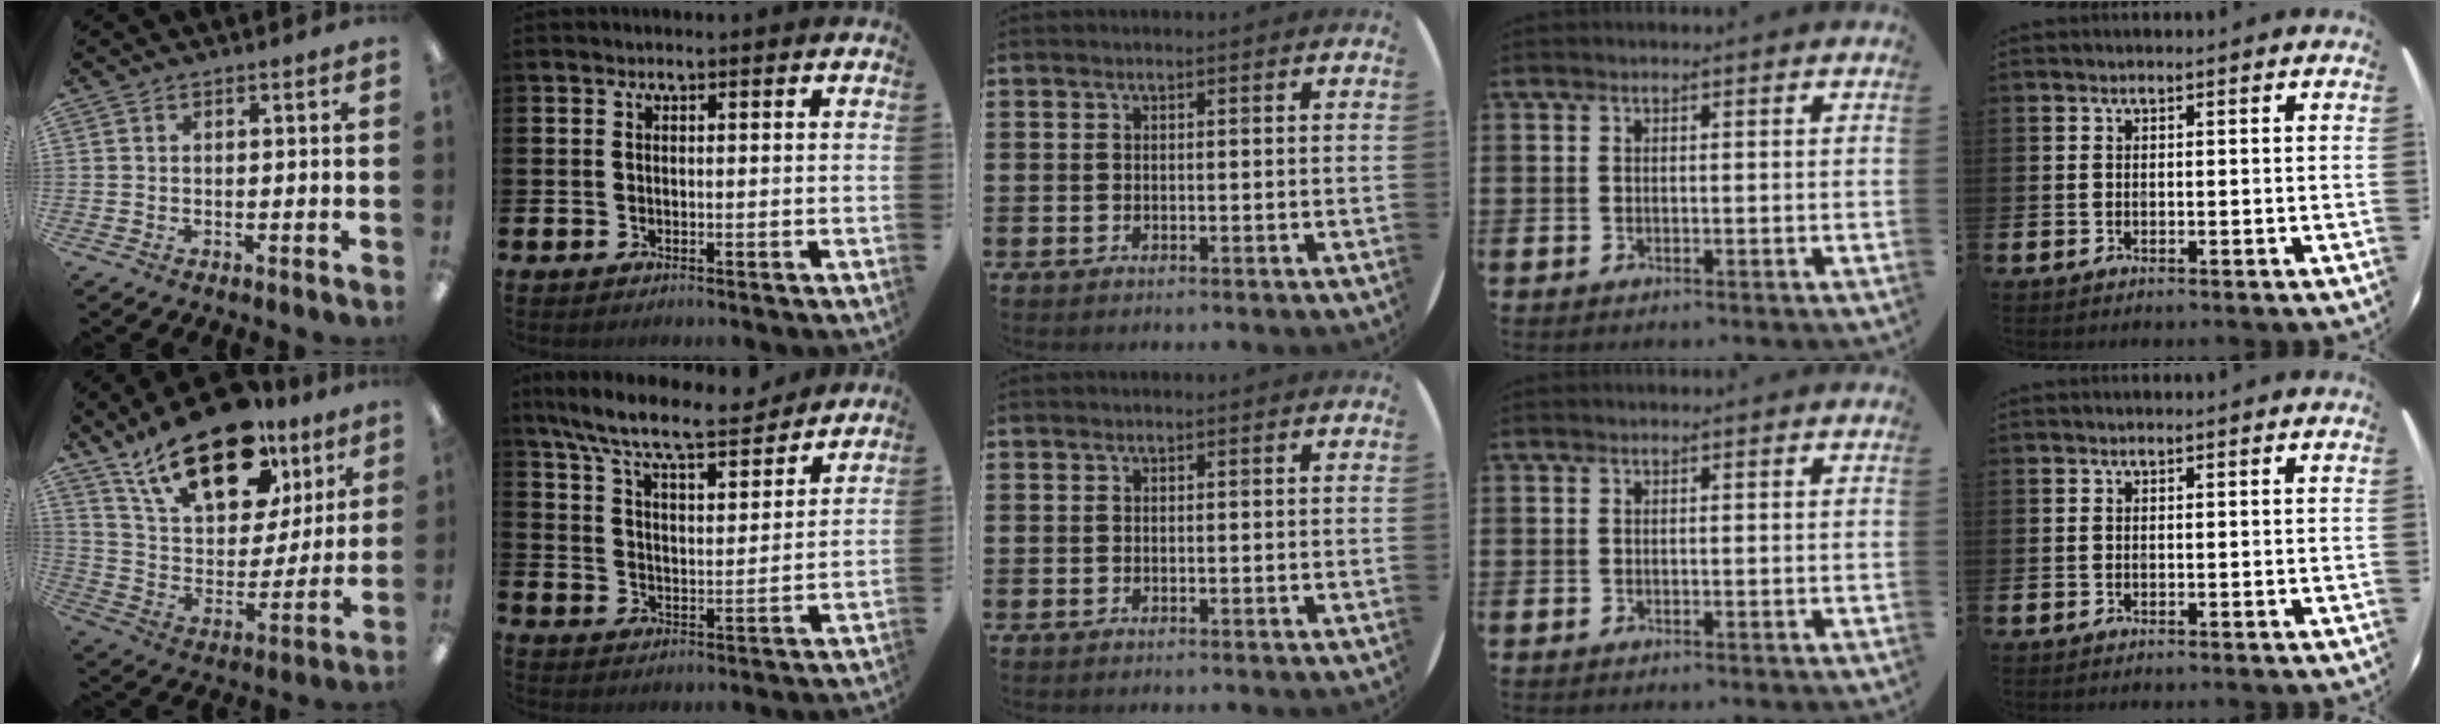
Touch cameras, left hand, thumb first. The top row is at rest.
{"thumb": {"total": 23.9, "force": [15.5, 11.6, 14.1], "torque": [-0.228, -0.081, 0.271]}, "index": {"total": 9.8, "force": [8.8, 1.5, 3.9], "torque": [-0.111, -0.056, 0.150]}}